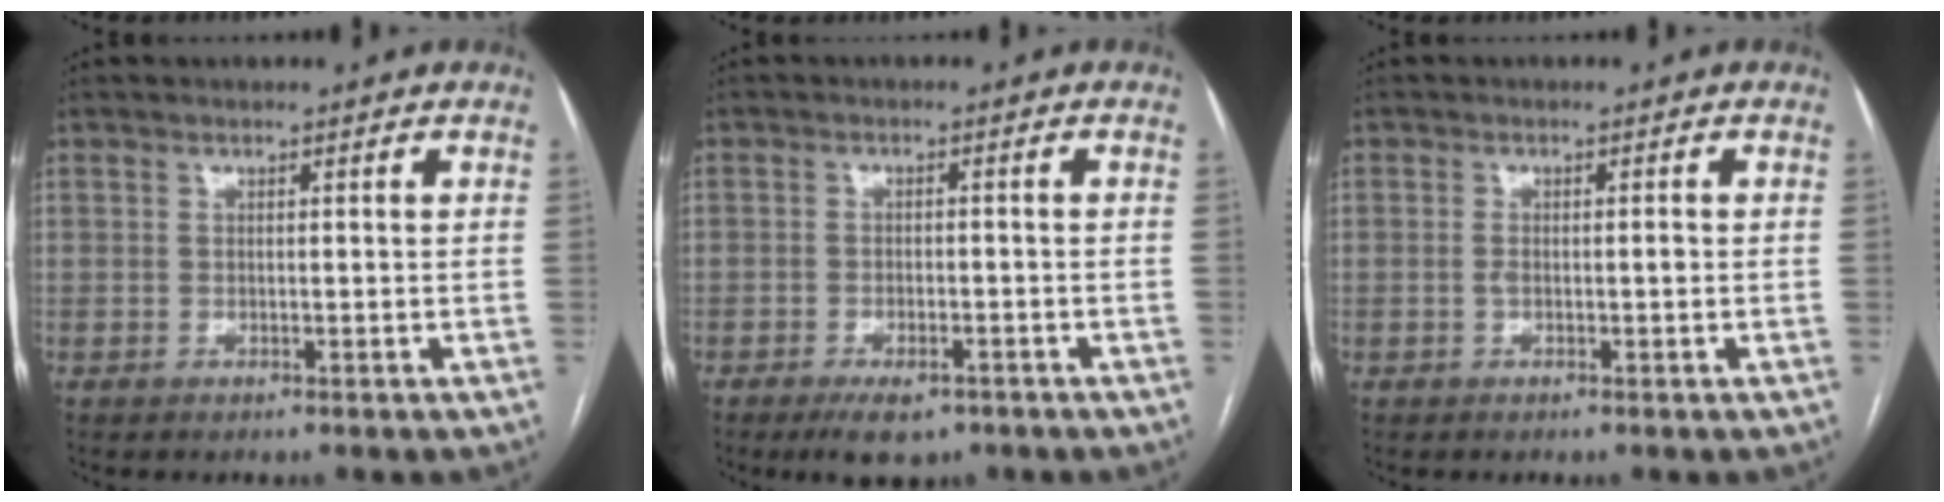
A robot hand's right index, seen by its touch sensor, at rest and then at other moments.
{"total": 5.2, "force": [-3.5, 2.3, 3.1], "torque": [-0.049, -0.002, -0.048]}
{"total": 1.8, "force": [-0.3, 0.5, 1.7], "torque": [-0.034, 0.004, -0.001]}